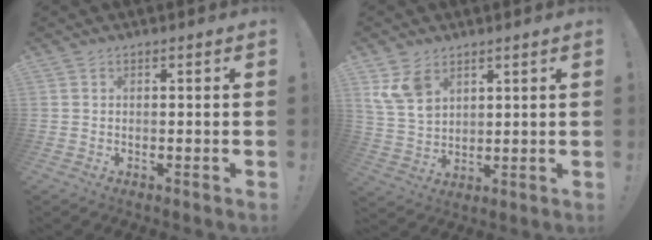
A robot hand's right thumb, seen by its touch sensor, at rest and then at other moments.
{"total": 8.9, "force": [5.3, 5.8, 4.3], "torque": [-0.093, -0.016, 0.107]}